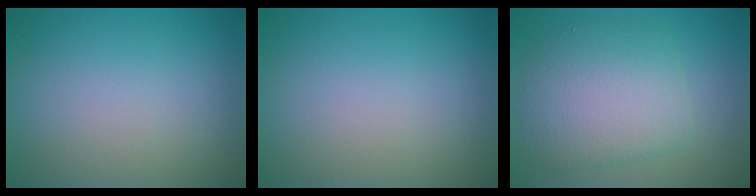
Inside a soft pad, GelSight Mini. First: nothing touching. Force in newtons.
{"total": 0.0}
{"total": 6.1, "press": 6.1, "slide": 0.2}